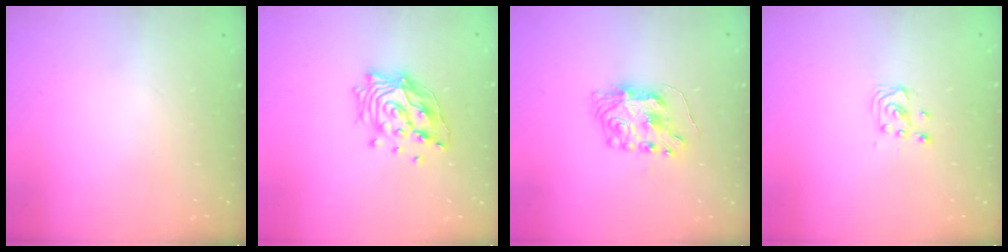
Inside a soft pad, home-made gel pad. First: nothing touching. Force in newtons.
{"total": 15.0, "press": 14.9, "slide": 2.0}
{"total": 7.8, "press": 7.8, "slide": 0.2}
{"total": 2.9, "press": 2.9, "slide": 0.4}